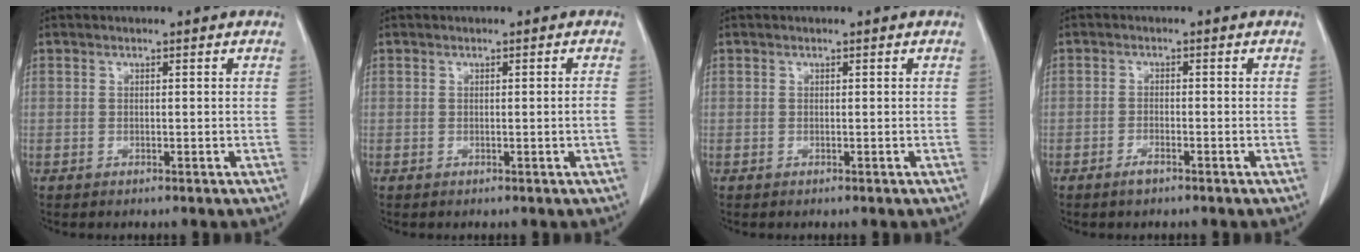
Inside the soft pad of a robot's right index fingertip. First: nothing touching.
{"total": 0.8, "force": [-0.2, -0.2, 0.8], "torque": [-0.012, -0.001, 0.001]}
{"total": 0.0}
{"total": 1.7, "force": [-1.3, 0.4, 1.1], "torque": [-0.027, -0.002, -0.020]}